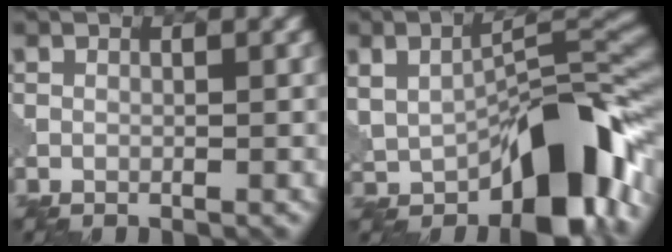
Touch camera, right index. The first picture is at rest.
{"total": 12.2, "force": [-3.3, 5.8, 10.2], "torque": [-0.141, 0.005, -0.053]}